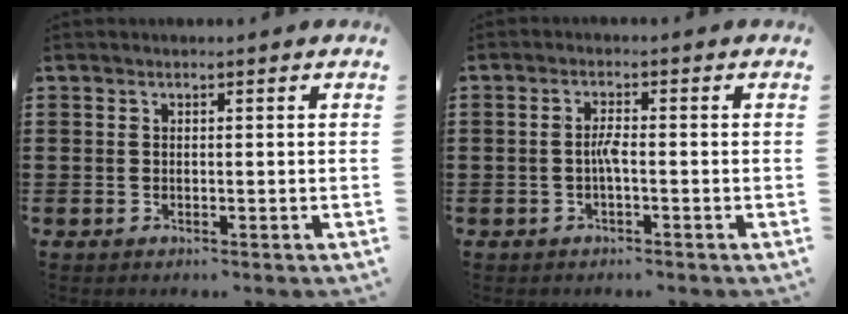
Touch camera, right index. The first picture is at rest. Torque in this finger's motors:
{"motor_torque": [0.52, -0.43, 0.07, 0.08]}